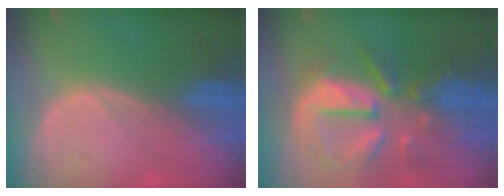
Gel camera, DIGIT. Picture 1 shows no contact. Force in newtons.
{"total": 10.7, "press": 9.5, "slide": 5.0}